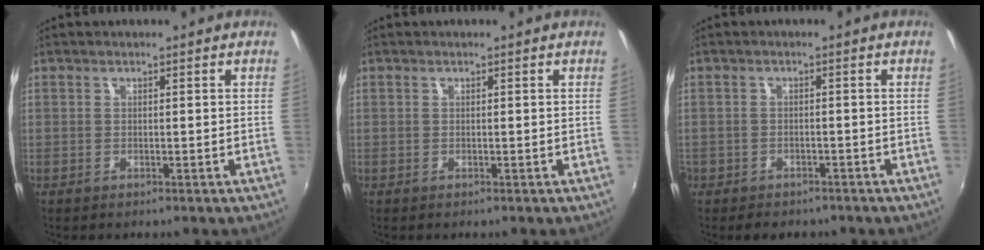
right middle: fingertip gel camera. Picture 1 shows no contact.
{"total": 0.0}
{"total": 3.9, "force": [-2.9, 2.4, 1.0], "torque": [-0.031, -0.003, -0.042]}